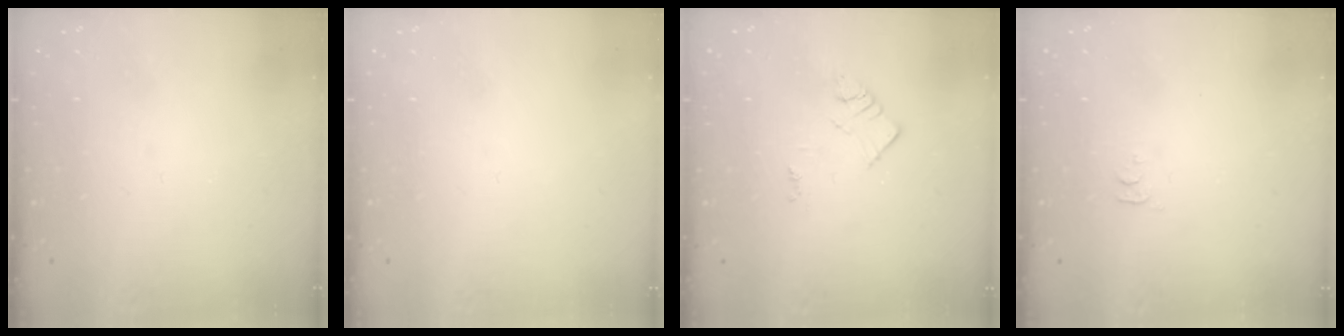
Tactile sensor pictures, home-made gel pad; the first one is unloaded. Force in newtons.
{"total": 1.5, "press": 1.5, "slide": 0.1}
{"total": 3.0, "press": 3.0, "slide": 0.4}
{"total": 3.4, "press": 3.4, "slide": 0.5}